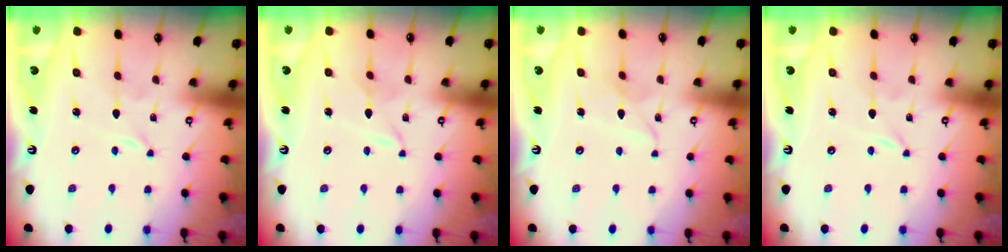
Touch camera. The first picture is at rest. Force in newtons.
{"total": 2.3, "press": 2.3, "slide": 0.3}
{"total": 4.9, "press": 4.9, "slide": 0.3}
{"total": 0.0}